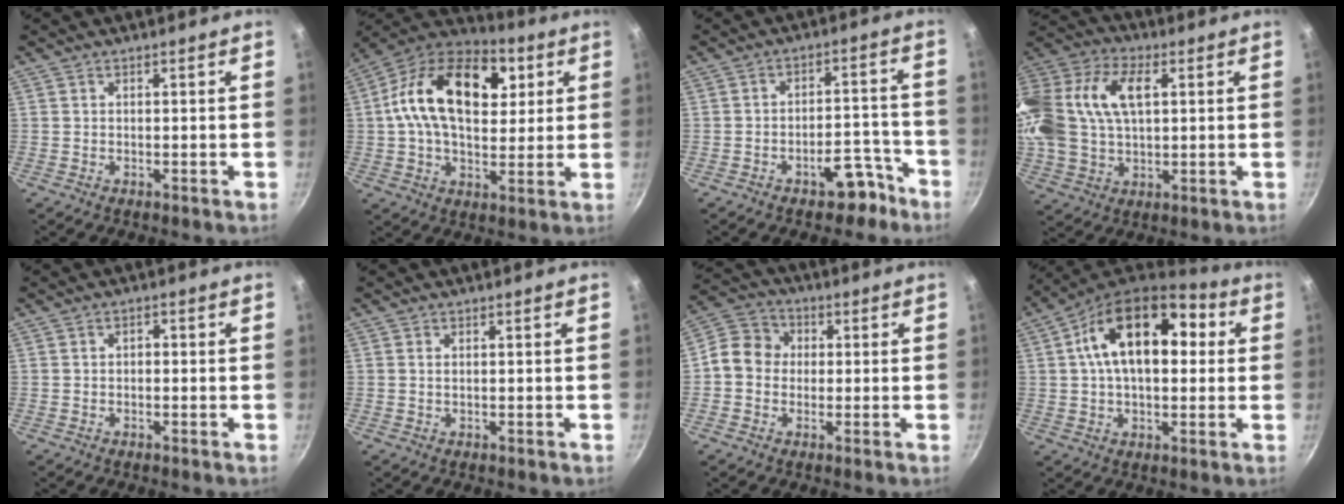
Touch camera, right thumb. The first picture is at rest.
{"total": 22.3, "force": [5.1, 13.7, 16.9], "torque": [-0.268, 0.016, 0.076]}
{"total": 6.7, "force": [-4.5, 3.5, 3.6], "torque": [-0.031, 0.057, -0.061]}
{"total": 23.9, "force": [5.2, 14.5, 18.3], "torque": [-0.425, 0.036, 0.099]}
{"total": 1.2, "force": [0.0, 0.9, 0.9], "torque": [-0.007, 0.008, -0.003]}
{"total": 0.6, "force": [0.2, 0.3, 0.5], "torque": [-0.011, 0.003, 0.006]}
{"total": 8.4, "force": [-0.1, 7.5, 3.9], "torque": [-0.055, 0.028, -0.017]}
{"total": 19.6, "force": [4.0, 11.2, 15.6], "torque": [-0.230, 0.028, 0.053]}